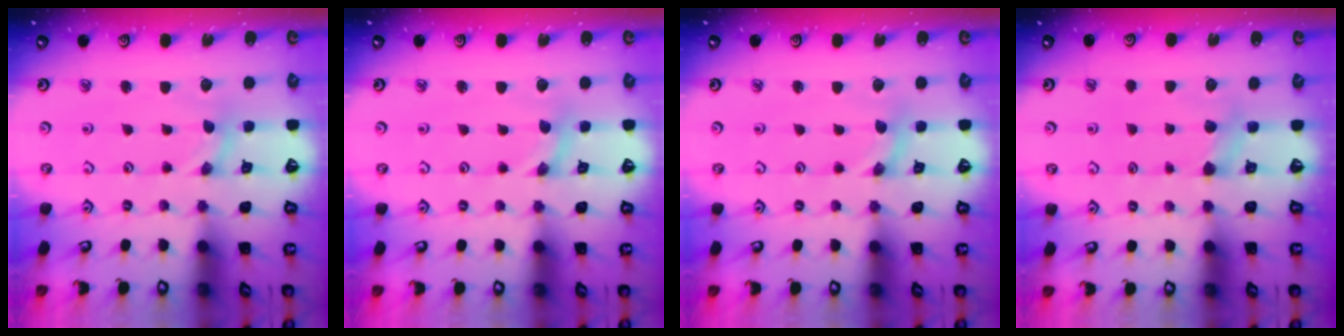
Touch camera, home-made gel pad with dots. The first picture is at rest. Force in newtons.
{"total": 0.0}
{"total": 0.0}
{"total": 3.8, "press": 3.7, "slide": 0.7}